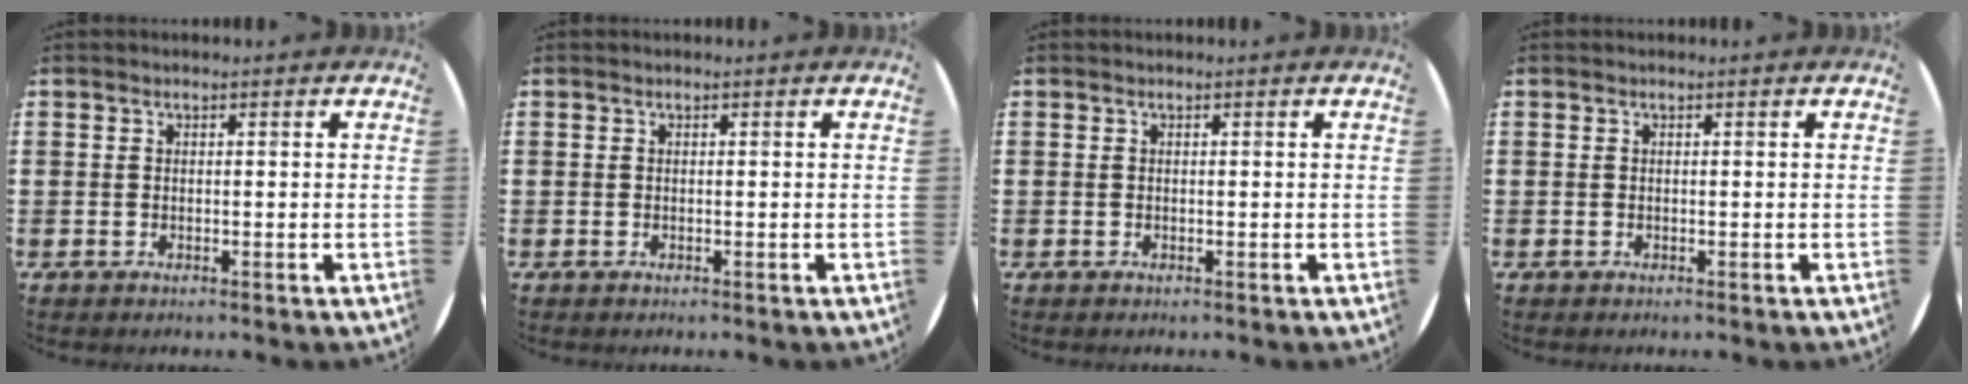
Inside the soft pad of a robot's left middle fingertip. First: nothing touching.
{"total": 0.0}
{"total": 0.0}
{"total": 0.0}